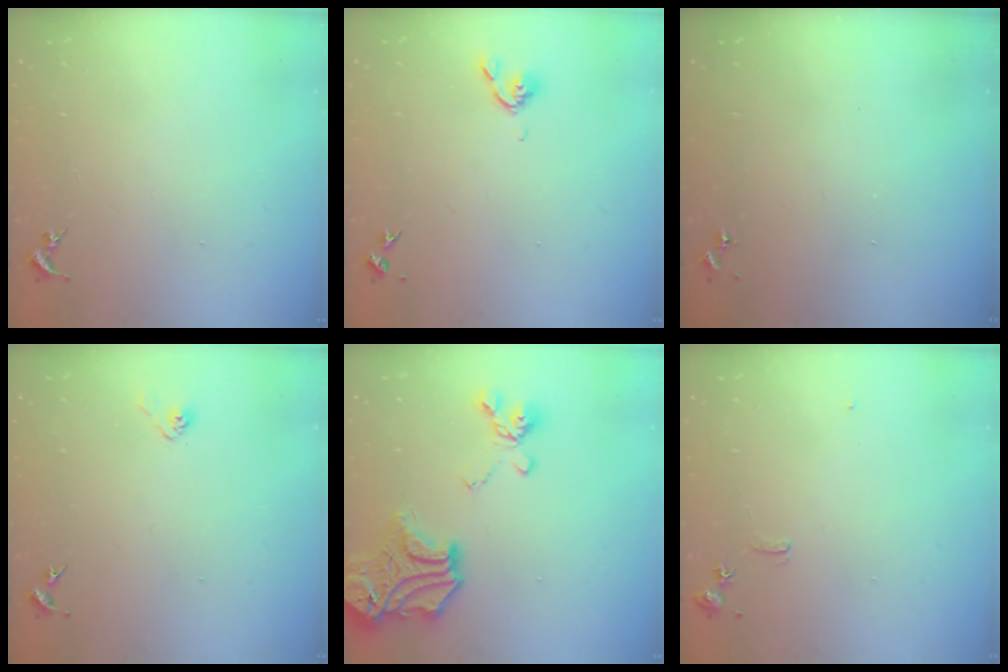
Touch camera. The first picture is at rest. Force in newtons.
{"total": 5.3, "press": 5.2, "slide": 1.1}
{"total": 0.0}
{"total": 3.0, "press": 2.9, "slide": 0.9}
{"total": 21.4, "press": 21.4, "slide": 1.4}
{"total": 6.2, "press": 6.2, "slide": 0.8}